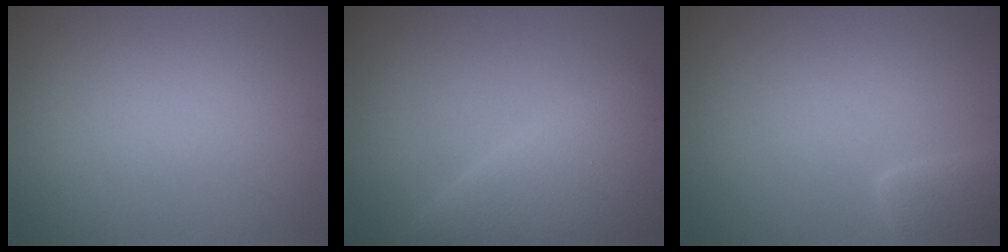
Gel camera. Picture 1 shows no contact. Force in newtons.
{"total": 5.9, "press": 5.9, "slide": 0.2}
{"total": 2.6, "press": 2.6, "slide": 0.3}